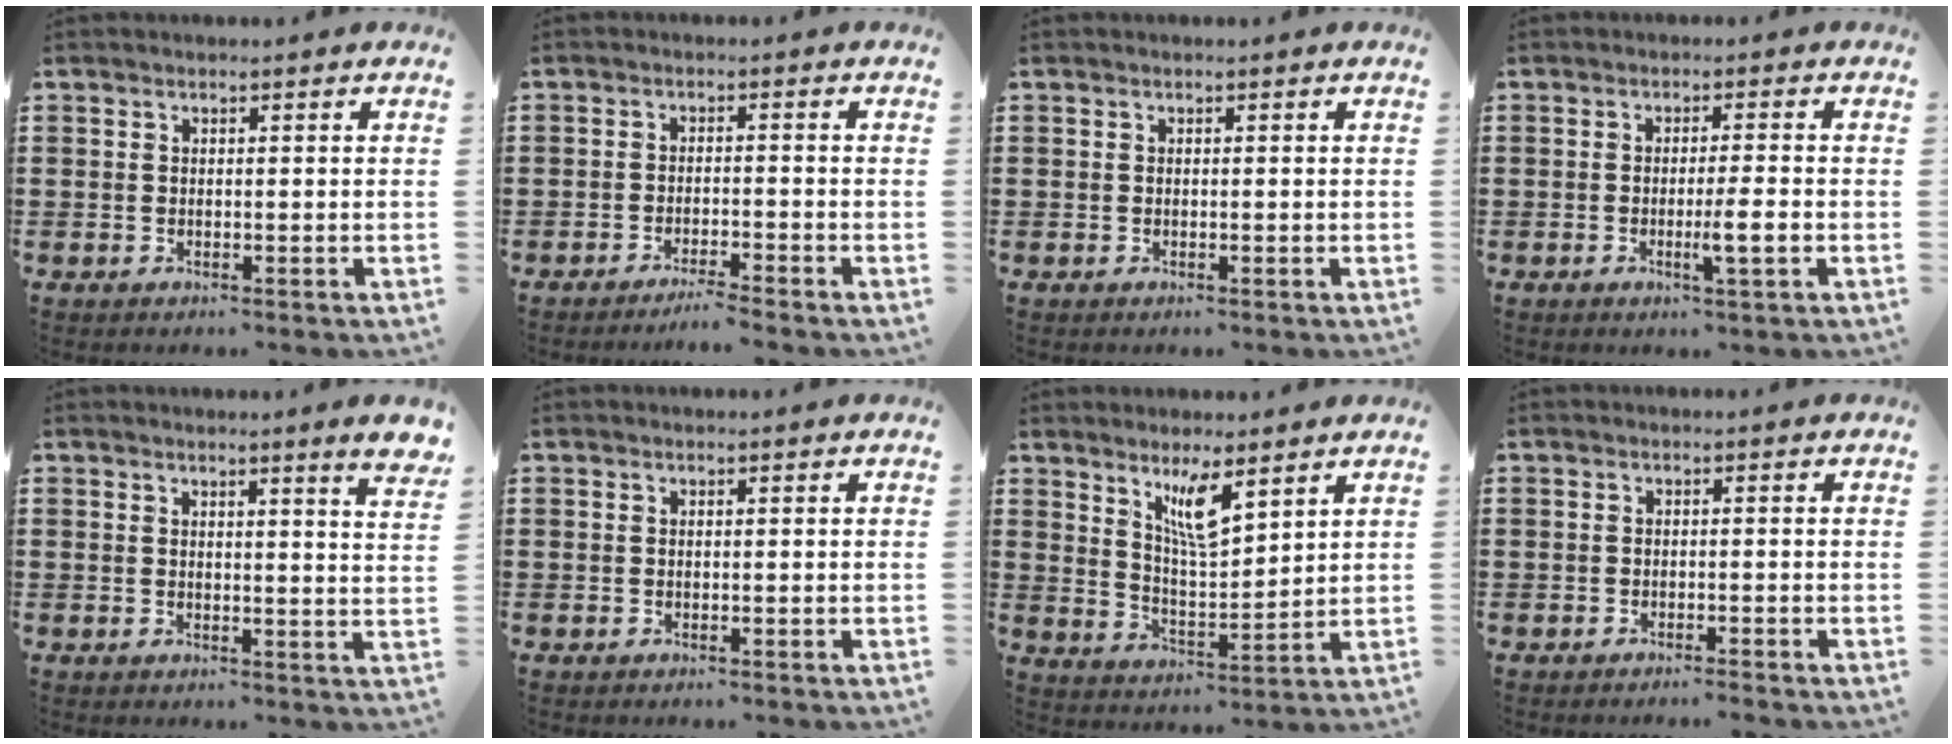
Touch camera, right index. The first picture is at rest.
{"total": 2.5, "force": [-2.3, -0.4, 0.8], "torque": [-0.015, -0.001, -0.046]}
{"total": 0.0}
{"total": 4.1, "force": [-1.2, -0.1, 3.9], "torque": [-0.064, -0.011, -0.022]}
{"total": 3.3, "force": [2.7, -0.5, 1.9], "torque": [-0.035, -0.009, 0.046]}
{"total": 0.0}
{"total": 7.0, "force": [4.5, 1.7, 5.1], "torque": [-0.103, -0.009, 0.076]}
{"total": 0.9, "force": [-0.8, -0.1, 0.2], "torque": [-0.006, 0.000, -0.017]}